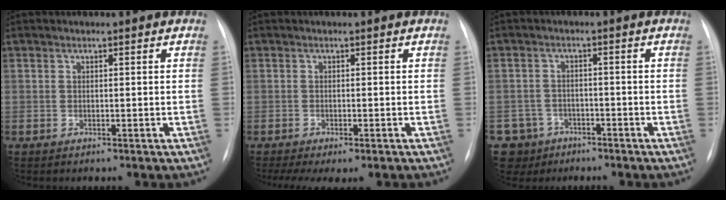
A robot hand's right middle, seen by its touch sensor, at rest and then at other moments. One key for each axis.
{"total": 7.2, "fx": -5.4, "fy": 2.0, "fz": 4.4, "tx": -0.063, "ty": -0.007, "tz": -0.078}
{"total": 6.3, "fx": -3.9, "fy": 5.0, "fz": -0.3, "tx": 0.003, "ty": 0.008, "tz": -0.061}